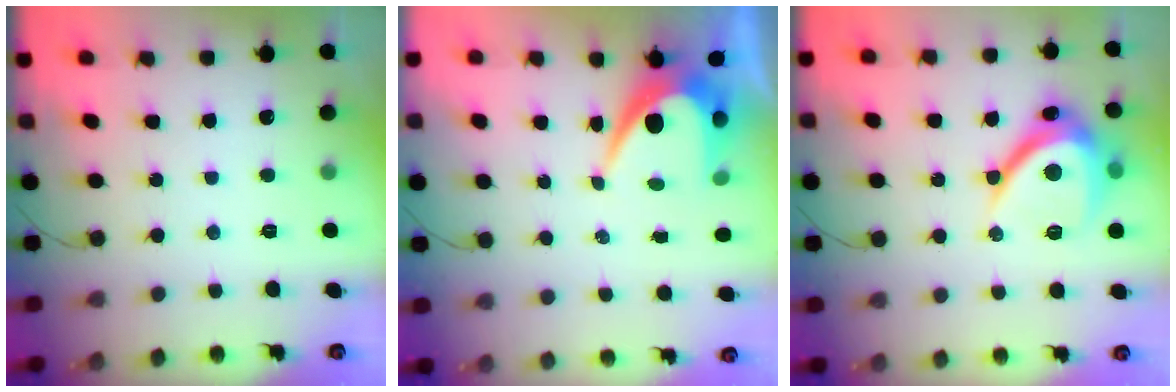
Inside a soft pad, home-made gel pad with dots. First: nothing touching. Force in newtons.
{"total": 8.0, "press": 7.9, "slide": 0.7}
{"total": 12.2, "press": 12.2, "slide": 1.3}